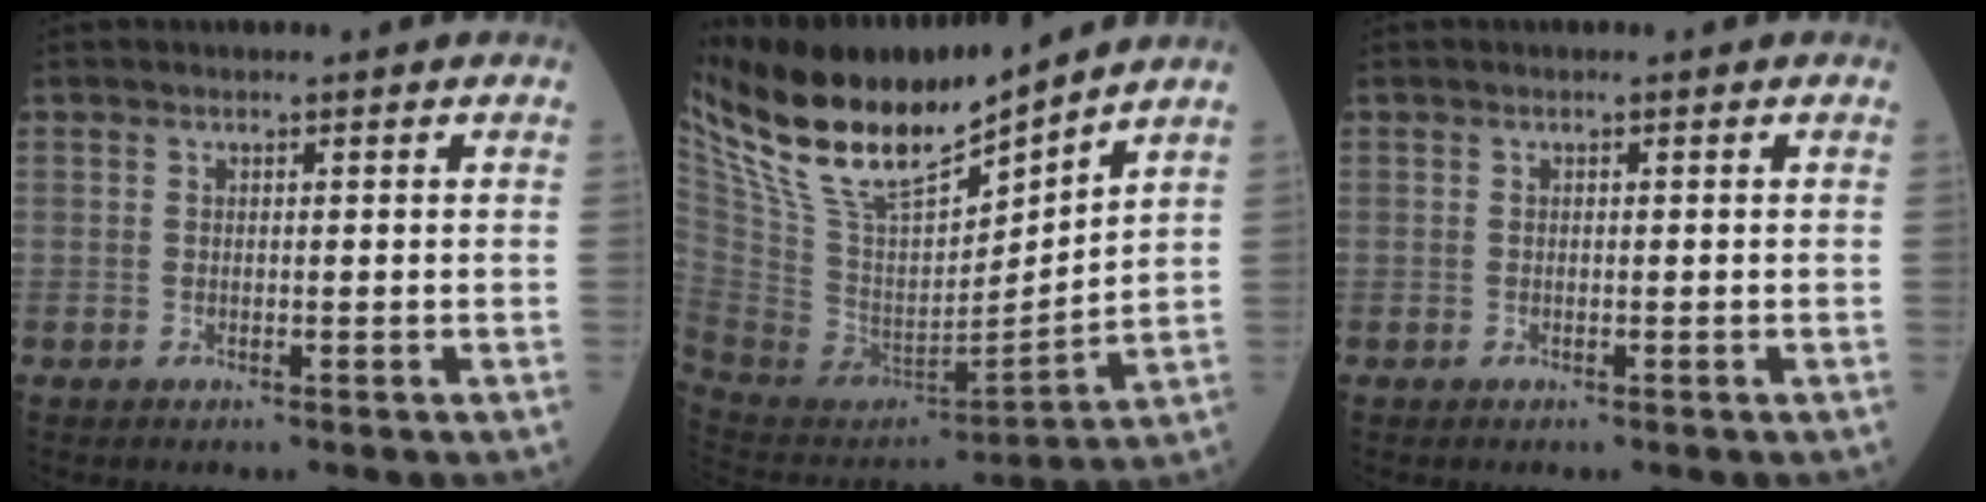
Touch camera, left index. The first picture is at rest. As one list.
[{"total": 20.2, "force": [16.3, 3.8, 11.2], "torque": [-0.221, 0.006, 0.314]}, {"total": 0.0}]